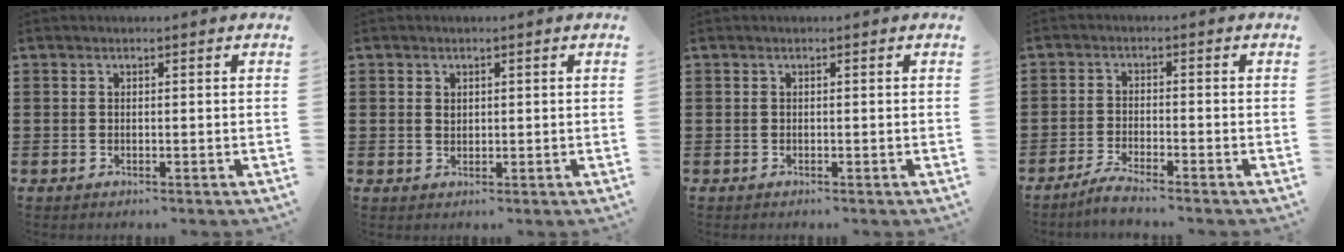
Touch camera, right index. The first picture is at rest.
{"total": 1.0, "force": [0.5, 0.8, 0.4], "torque": [-0.010, 0.003, 0.010]}
{"total": 0.0}
{"total": 2.9, "force": [-2.7, -0.3, 1.1], "torque": [-0.027, 0.001, -0.054]}